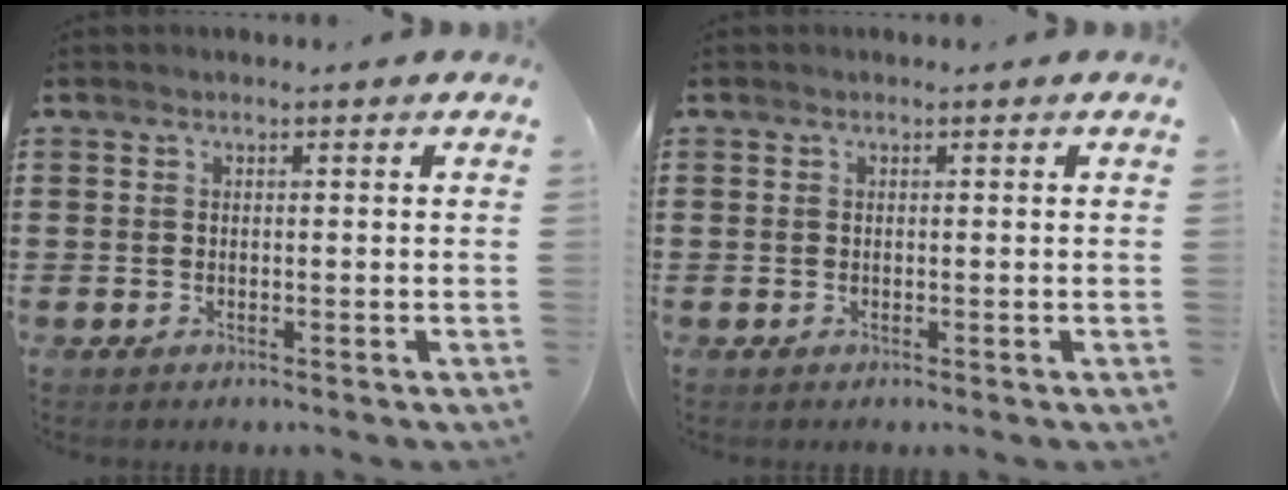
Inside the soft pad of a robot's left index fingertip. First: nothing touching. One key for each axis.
{"total": 0.0}